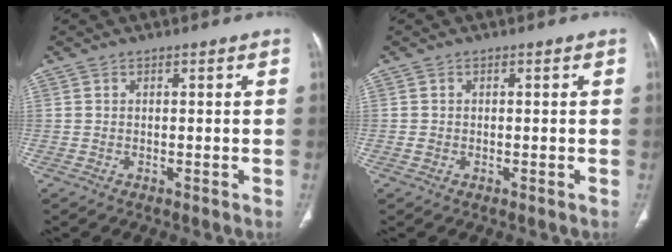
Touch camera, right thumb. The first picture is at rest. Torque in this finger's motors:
{"motor_torque": [-0.31, -0.62, -0.23, 0.18, -0.07]}